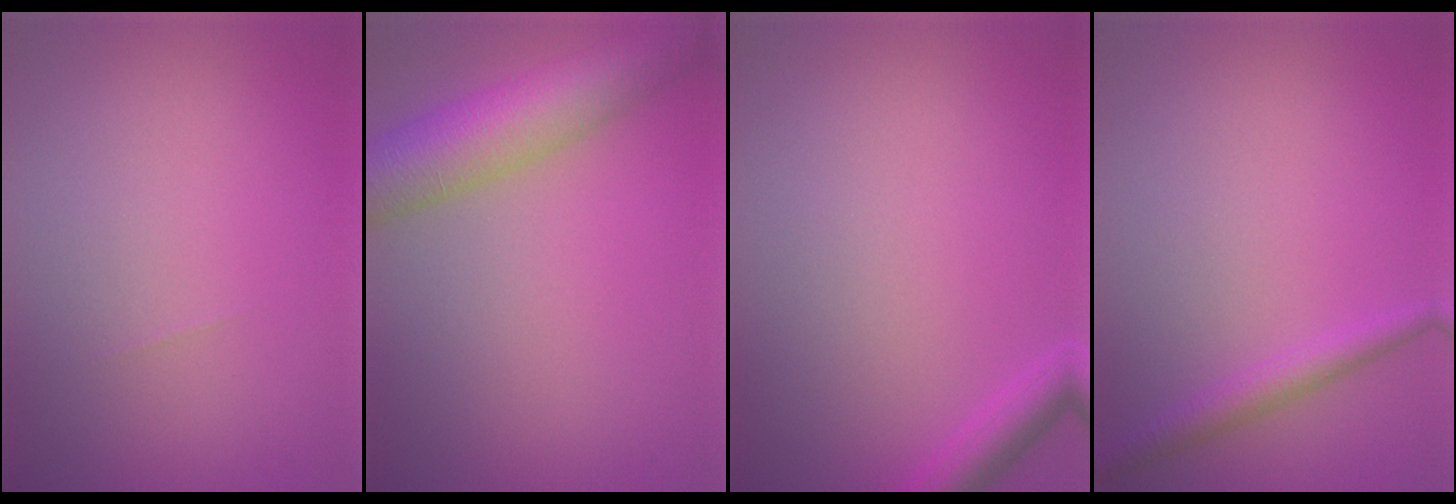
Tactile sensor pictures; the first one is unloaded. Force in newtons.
{"total": 7.9, "press": 7.9, "slide": 0.4}
{"total": 2.4, "press": 2.4, "slide": 0.2}
{"total": 2.1, "press": 2.1, "slide": 0.1}